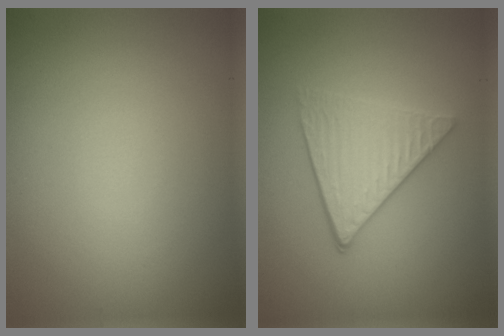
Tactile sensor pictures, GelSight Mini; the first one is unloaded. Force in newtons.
{"total": 4.1, "press": 3.3, "slide": 2.3}